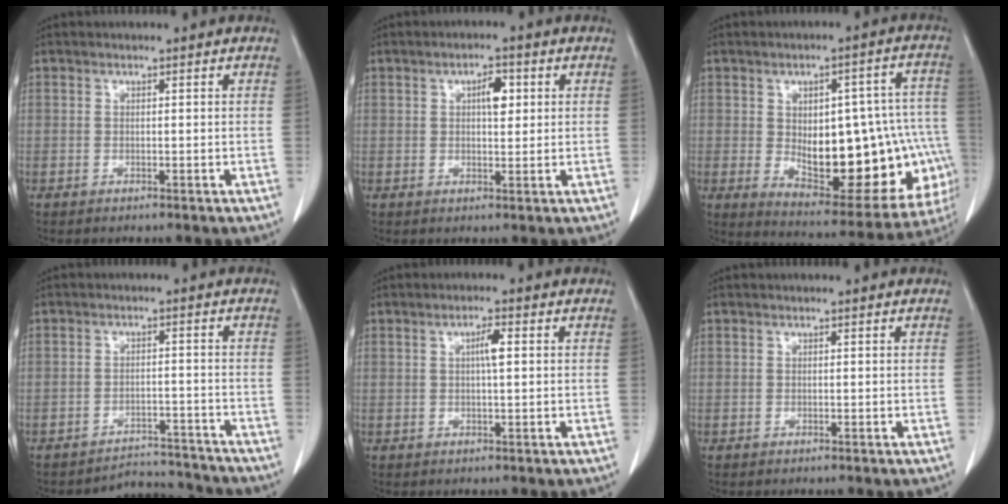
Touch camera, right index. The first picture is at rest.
{"total": 3.5, "force": [1.0, 1.4, 3.0], "torque": [-0.049, 0.005, 0.016]}
{"total": 24.0, "force": [-3.2, 10.1, 21.5], "torque": [-0.228, 0.026, -0.011]}
{"total": 6.3, "force": [-6.0, 1.2, -1.3], "torque": [0.022, 0.021, -0.083]}
{"total": 2.6, "force": [0.5, 0.2, 2.5], "torque": [-0.044, 0.003, 0.008]}
{"total": 0.0}